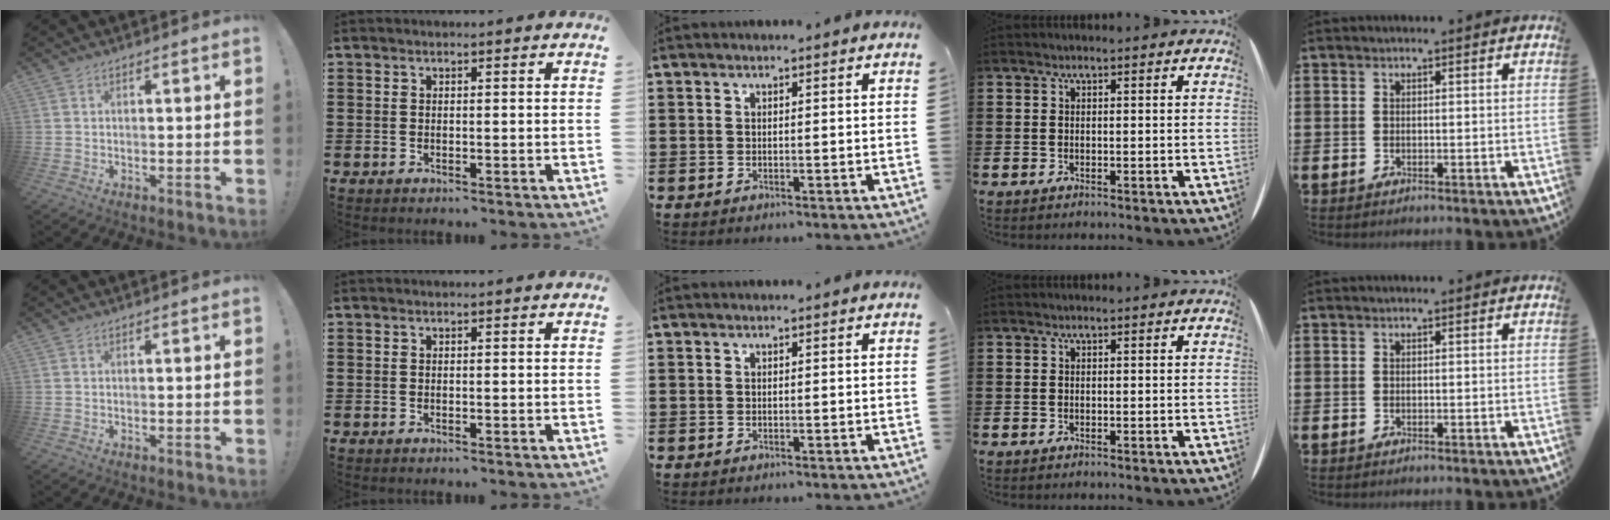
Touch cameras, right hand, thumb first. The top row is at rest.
{}